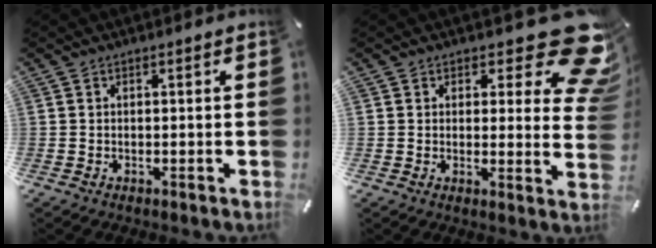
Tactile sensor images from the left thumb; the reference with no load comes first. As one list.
[{"total": 14.2, "force": [8.4, 6.0, 9.7], "torque": [-0.112, -0.064, 0.142]}]